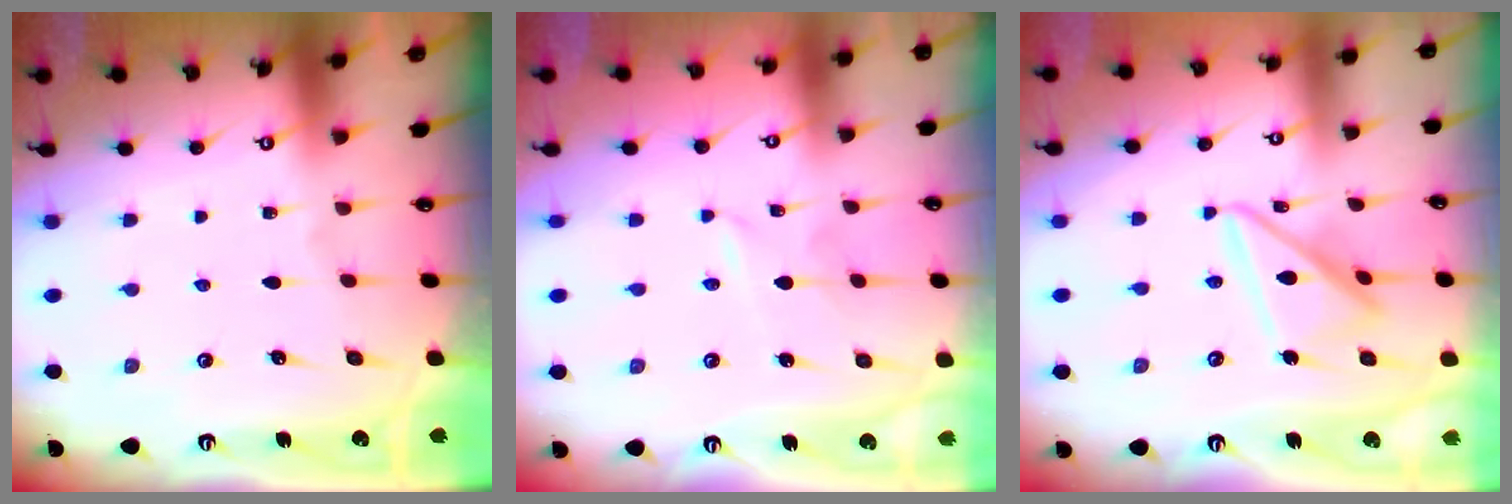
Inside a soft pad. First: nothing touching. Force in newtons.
{"total": 1.6, "press": 1.6, "slide": 0.2}
{"total": 14.6, "press": 14.6, "slide": 1.3}